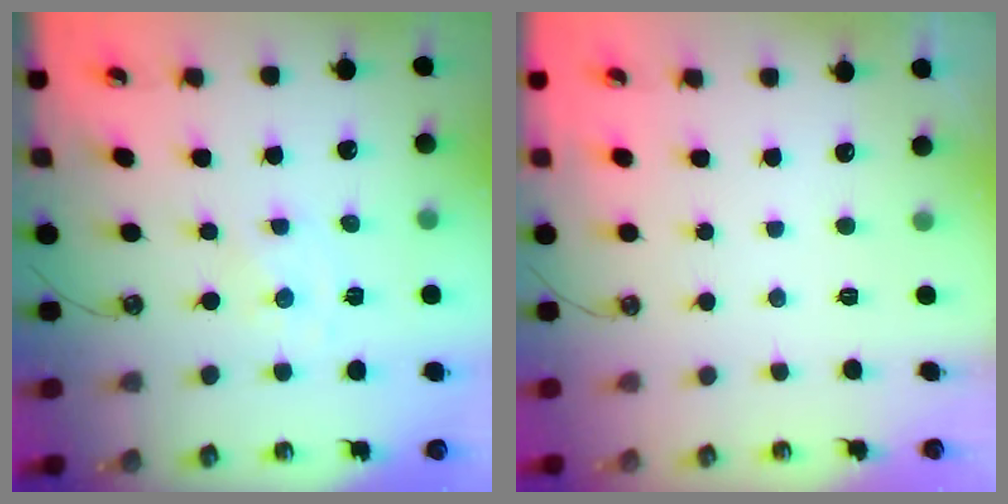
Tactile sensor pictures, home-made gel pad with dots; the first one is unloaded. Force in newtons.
{"total": 0.0}